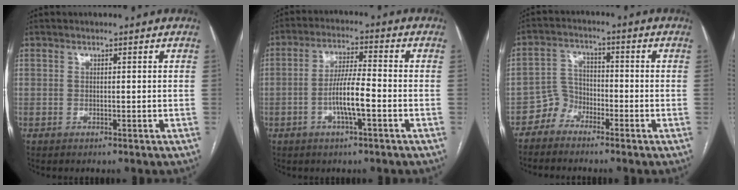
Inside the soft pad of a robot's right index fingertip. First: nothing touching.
{"total": 7.0, "force": [-2.2, 0.8, 6.6], "torque": [-0.129, 0.006, -0.041]}
{"total": 3.8, "force": [-2.9, 2.5, 0.0], "torque": [0.008, 0.007, -0.059]}